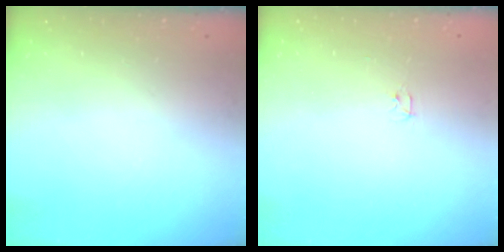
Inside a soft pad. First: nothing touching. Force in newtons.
{"total": 2.4, "press": 2.3, "slide": 0.4}